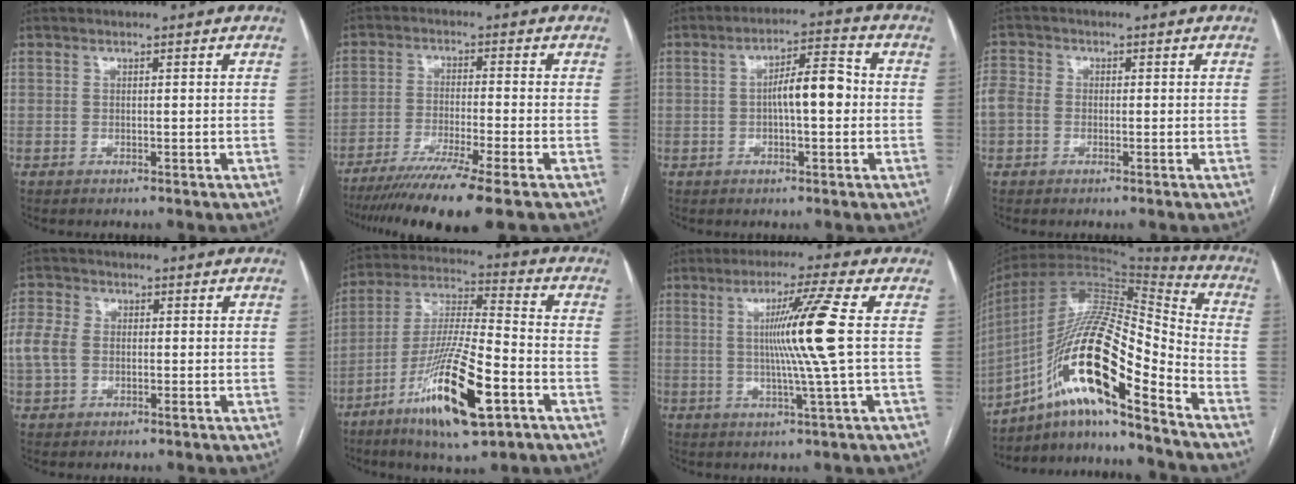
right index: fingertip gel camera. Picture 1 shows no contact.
{"total": 12.6, "force": [-9.6, -1.5, 8.1], "torque": [-0.132, -0.036, -0.153]}
{"total": 7.0, "force": [-0.3, 1.9, 6.7], "torque": [-0.117, 0.023, -0.006]}
{"total": 4.3, "force": [-0.6, 3.7, 2.2], "torque": [-0.059, 0.019, -0.013]}
{"total": 6.2, "force": [-0.1, 4.5, 4.2], "torque": [-0.113, 0.018, -0.005]}
{"total": 17.4, "force": [-7.8, 2.5, 15.3], "torque": [-0.303, -0.022, -0.136]}
{"total": 9.9, "force": [1.0, -2.6, 9.5], "torque": [-0.170, -0.004, 0.024]}
{"total": 19.6, "force": [-10.7, 2.9, 16.1], "torque": [-0.321, 0.006, -0.190]}